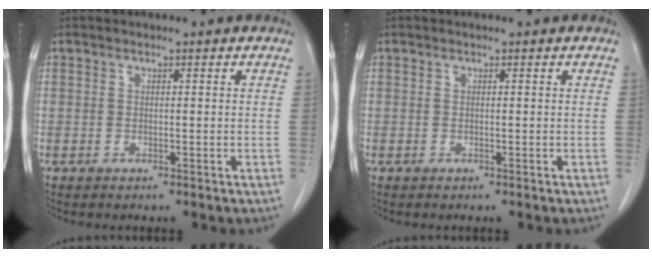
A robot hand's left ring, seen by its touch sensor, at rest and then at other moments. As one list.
[{"total": 0.0}]